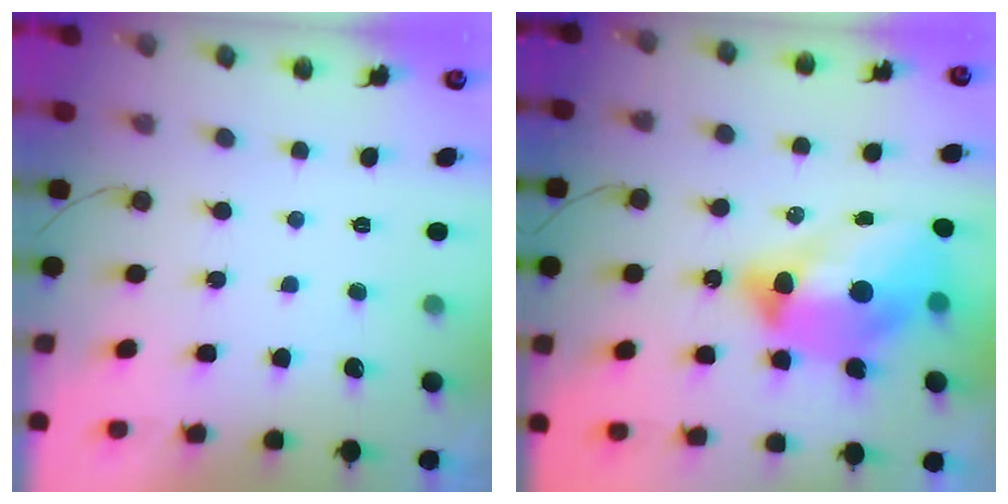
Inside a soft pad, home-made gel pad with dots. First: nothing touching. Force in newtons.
{"total": 19.2, "press": 19.1, "slide": 1.9}